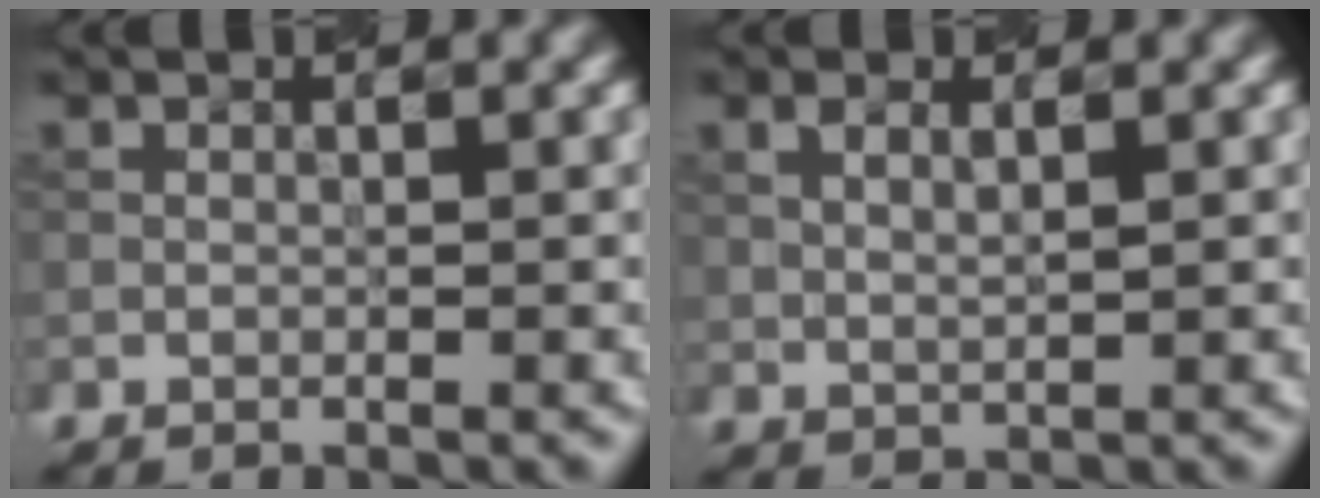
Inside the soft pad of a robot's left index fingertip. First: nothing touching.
{"total": 1.1, "force": [0.8, 0.3, 0.6], "torque": [-0.025, 0.004, 0.026]}